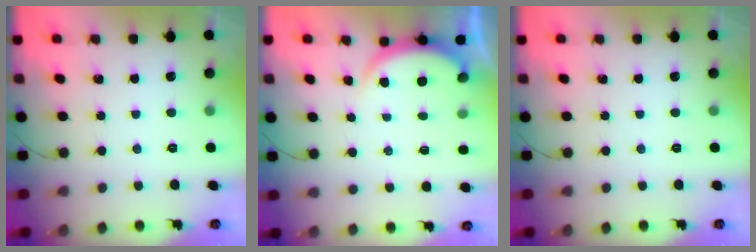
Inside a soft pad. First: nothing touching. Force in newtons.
{"total": 2.9, "press": 2.8, "slide": 0.5}
{"total": 0.0}